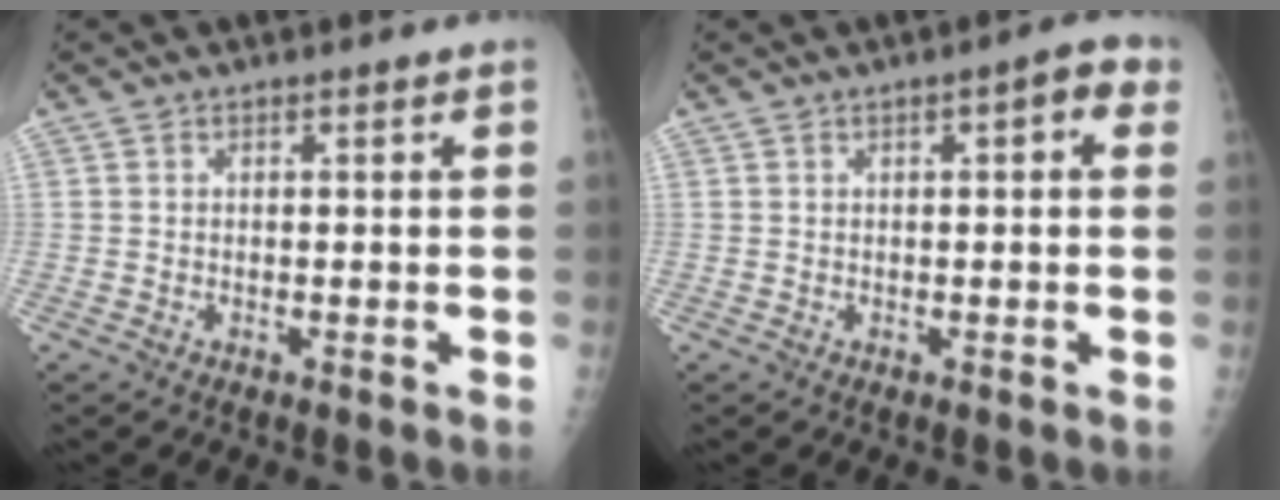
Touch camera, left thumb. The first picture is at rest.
{"total": 4.1, "force": [1.4, 1.4, 3.6], "torque": [-0.039, 0.006, 0.011]}